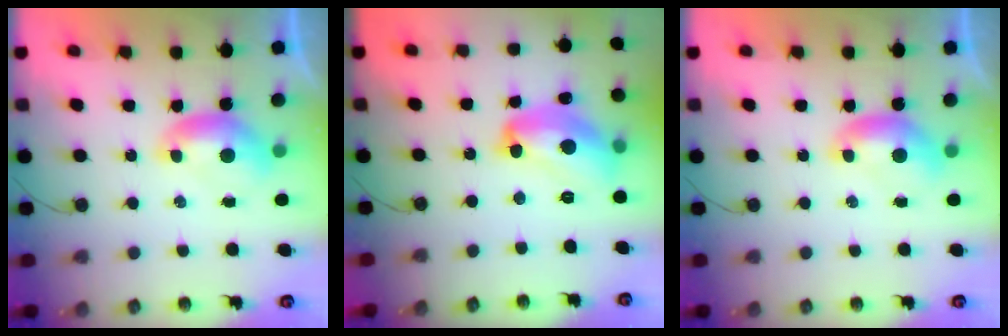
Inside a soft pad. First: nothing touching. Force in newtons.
{"total": 12.0, "press": 12.0, "slide": 0.8}
{"total": 0.0}